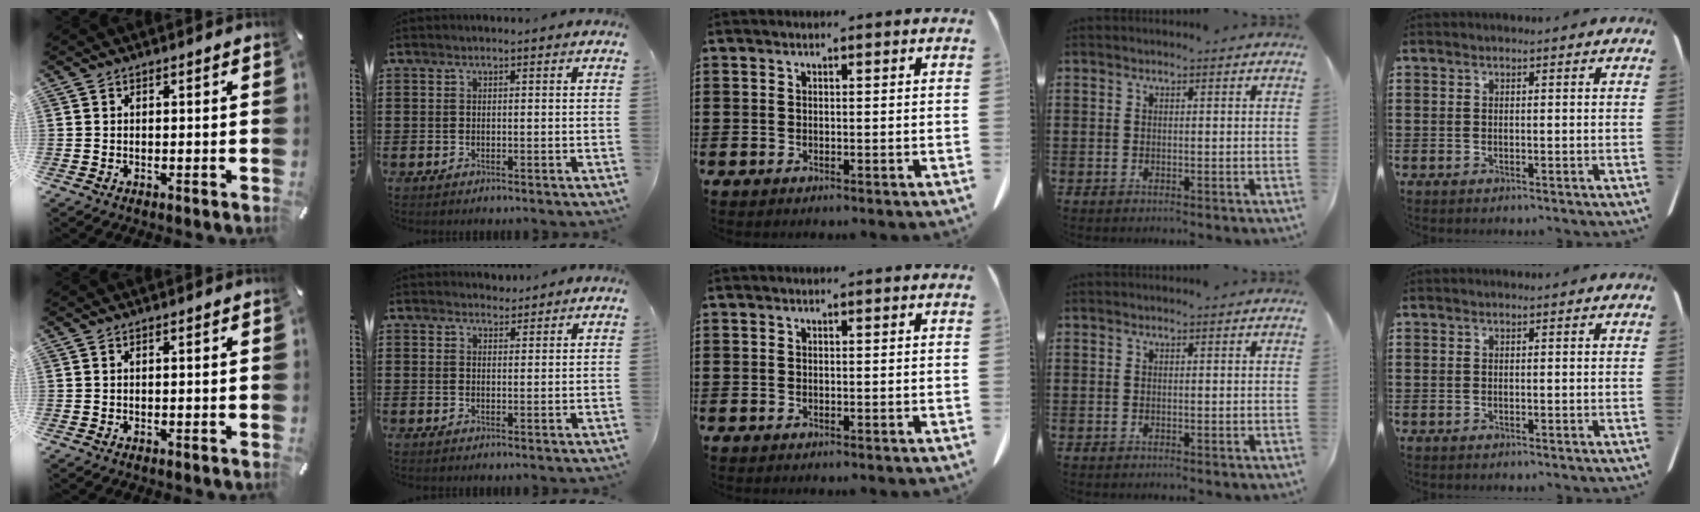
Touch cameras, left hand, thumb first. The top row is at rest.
{"index": {"total": 1.9, "force": [1.8, 0.6, 0.1], "torque": [0.002, 0.000, 0.034]}}